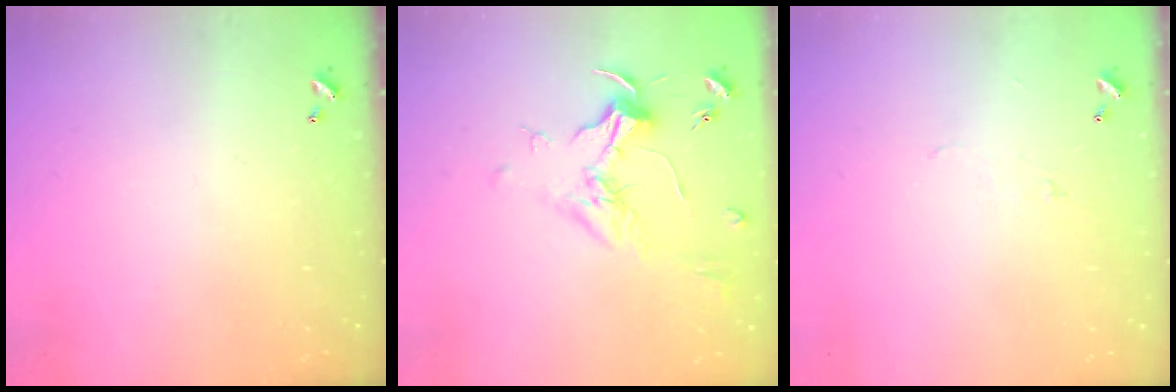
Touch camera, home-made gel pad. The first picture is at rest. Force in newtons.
{"total": 1.8, "press": 1.6, "slide": 0.7}
{"total": 2.0, "press": 1.9, "slide": 0.5}